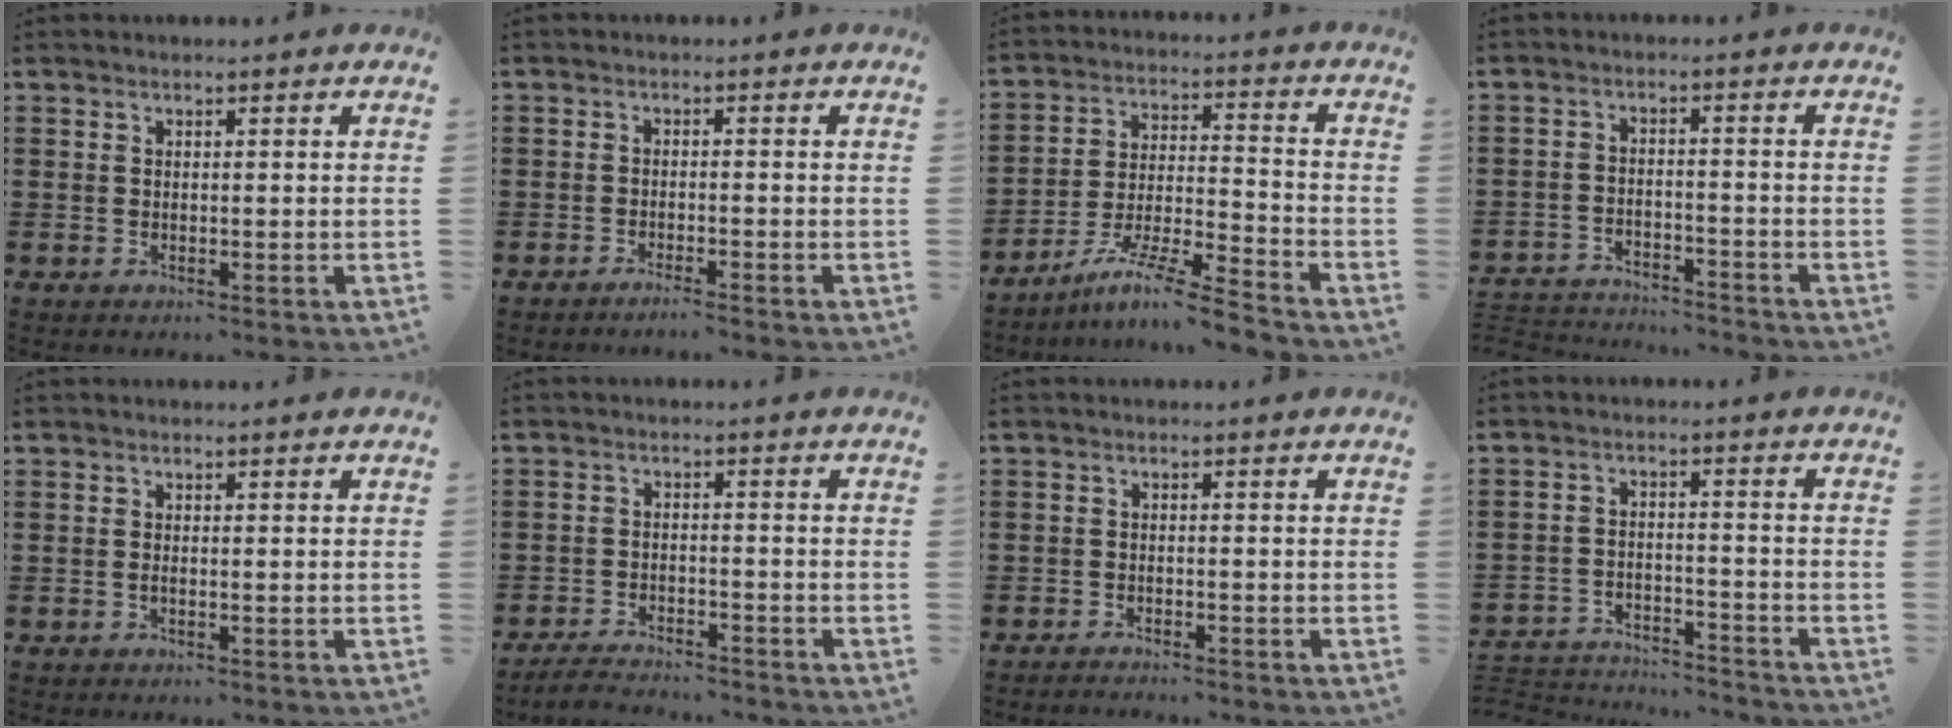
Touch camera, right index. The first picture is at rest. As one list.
[{"total": 1.6, "force": [-1.5, -0.3, 0.6], "torque": [-0.009, 0.000, -0.027]}, {"total": 9.4, "force": [-7.7, 0.0, 5.4], "torque": [-0.106, -0.002, -0.153]}, {"total": 3.3, "force": [-3.3, 0.2, 0.2], "torque": [-0.010, 0.002, -0.071]}, {"total": 0.5, "force": [-0.3, -0.1, 0.4], "torque": [-0.008, -0.003, -0.005]}, {"total": 3.2, "force": [-3.2, 0.2, 0.3], "torque": [-0.008, 0.004, -0.067]}, {"total": 1.3, "force": [-1.3, -0.1, 0.0], "torque": [-0.003, 0.001, -0.026]}, {"total": 3.8, "force": [-3.8, 0.4, 0.4], "torque": [-0.020, 0.002, -0.083]}]